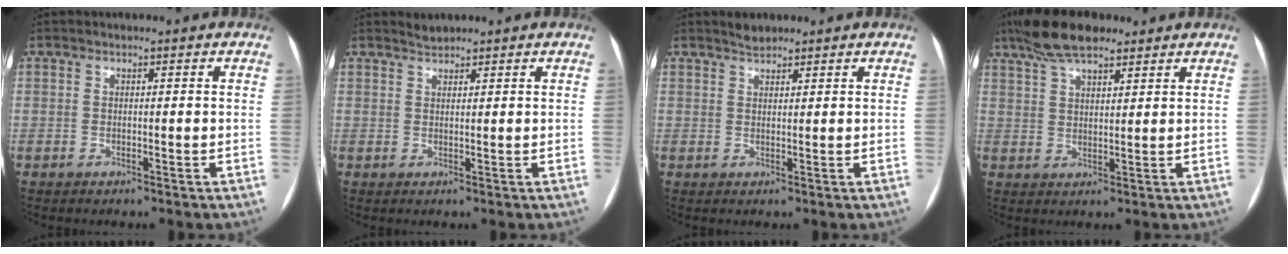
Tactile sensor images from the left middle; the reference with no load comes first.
{"total": 1.3, "force": [1.3, 0.1, 0.0], "torque": [-0.007, 0.004, 0.026]}
{"total": 1.8, "force": [1.7, 0.5, 0.4], "torque": [-0.012, 0.005, 0.030]}
{"total": 8.6, "force": [6.6, 2.4, 5.0], "torque": [-0.098, 0.024, 0.117]}